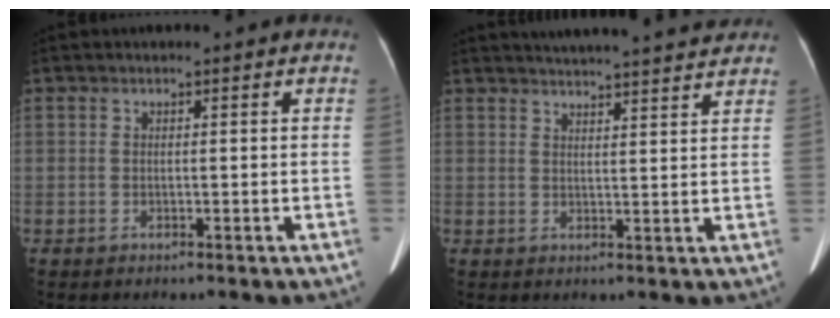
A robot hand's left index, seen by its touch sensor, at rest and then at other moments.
{"total": 13.9, "force": [13.0, 1.0, 4.9], "torque": [-0.073, 0.014, 0.164]}